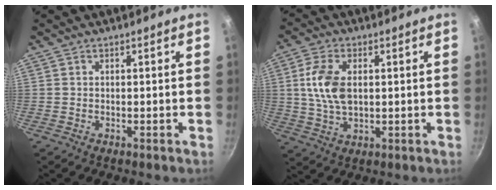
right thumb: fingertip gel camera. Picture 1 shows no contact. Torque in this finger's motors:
{"motor_torque": [-0.25, 0.69, 0.18, 0.26, 0.05]}